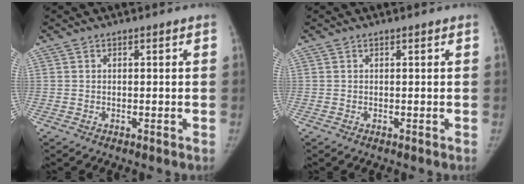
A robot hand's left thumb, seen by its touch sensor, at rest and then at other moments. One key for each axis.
{"total": 0.0}